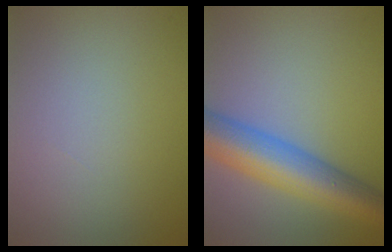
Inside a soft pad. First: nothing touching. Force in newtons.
{"total": 8.2, "press": 8.2, "slide": 0.4}